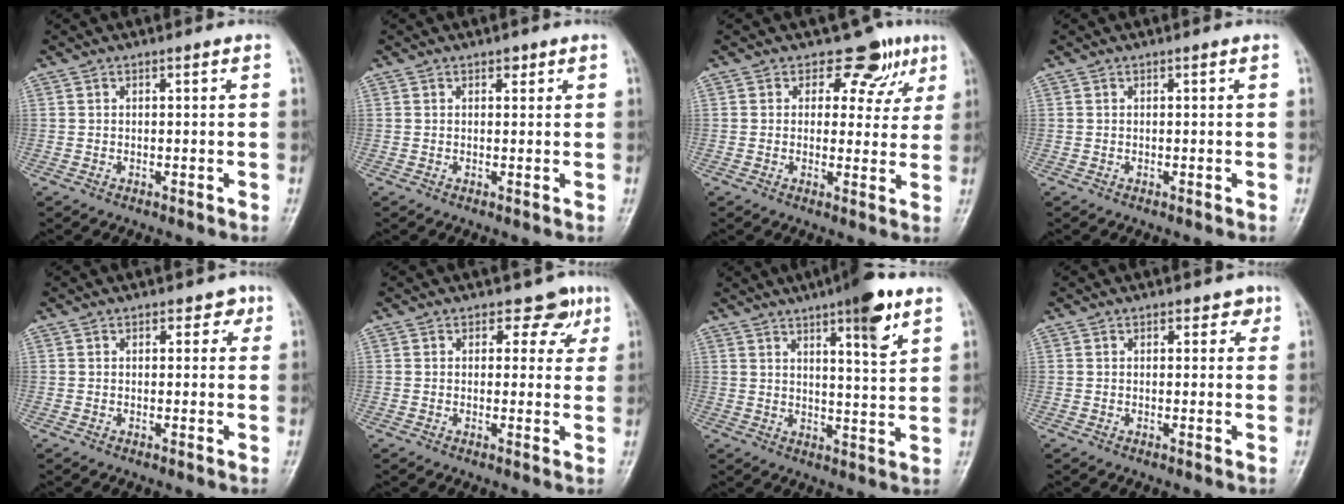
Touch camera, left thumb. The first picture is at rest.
{"total": 1.2, "force": [0.7, 0.8, 0.6], "torque": [0.002, -0.003, 0.008]}
{"total": 6.9, "force": [4.3, 4.8, 2.5], "torque": [0.008, -0.018, 0.046]}
{"total": 0.0}
{"total": 2.5, "force": [1.1, 1.8, 1.3], "torque": [0.007, -0.001, 0.009]}
{"total": 5.0, "force": [2.6, 3.6, 2.3], "torque": [0.012, -0.005, 0.026]}
{"total": 10.5, "force": [6.1, 1.9, 8.4], "torque": [-0.111, -0.033, 0.086]}
{"total": 2.4, "force": [1.2, 1.6, 1.2], "torque": [0.006, -0.003, 0.011]}